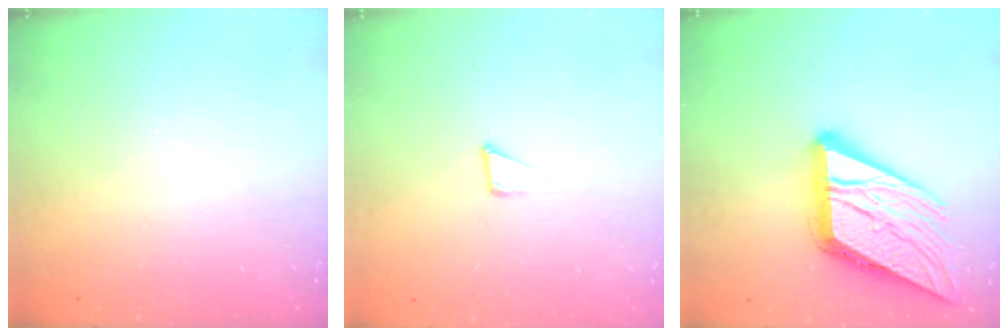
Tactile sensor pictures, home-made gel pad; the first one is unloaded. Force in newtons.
{"total": 2.1, "press": 2.1, "slide": 0.1}
{"total": 18.6, "press": 18.5, "slide": 2.0}